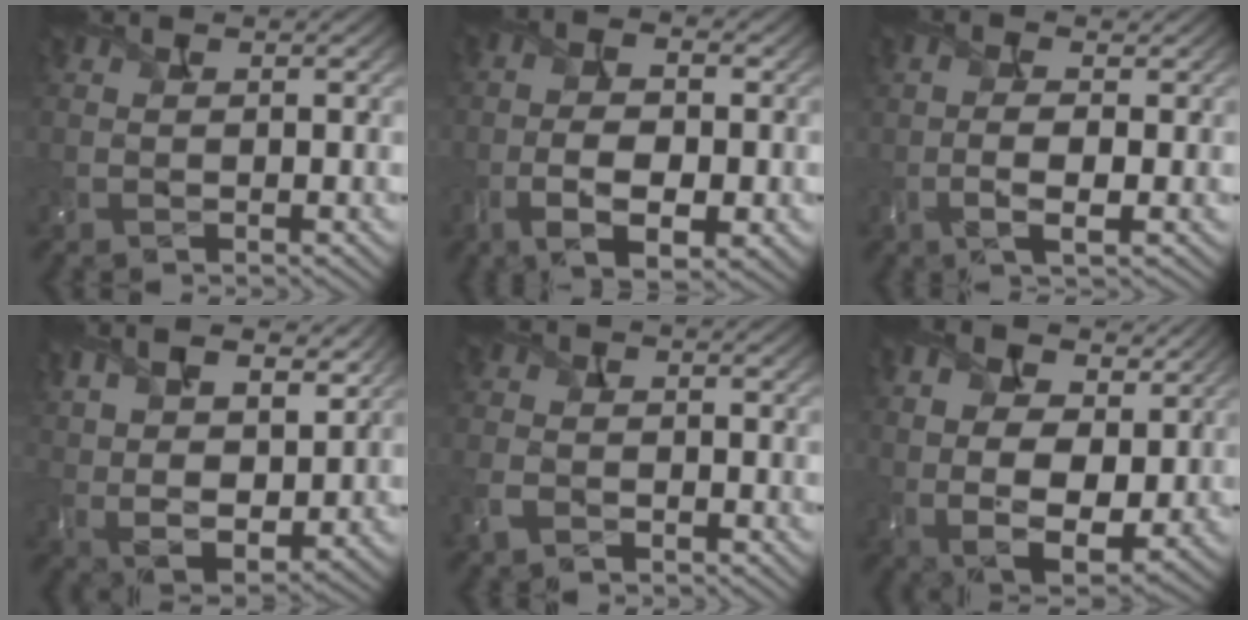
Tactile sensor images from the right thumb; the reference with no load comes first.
{"total": 8.1, "force": [-2.2, 4.0, 6.6], "torque": [-0.130, -0.009, -0.037]}
{"total": 3.8, "force": [-0.5, 1.2, 3.6], "torque": [-0.082, 0.005, -0.015]}
{"total": 12.6, "force": [7.0, 6.0, 8.5], "torque": [-0.202, 0.008, 0.125]}
{"total": 3.6, "force": [-2.1, 2.2, 1.9], "torque": [-0.048, -0.006, -0.054]}
{"total": 12.4, "force": [4.1, 7.5, 8.9], "torque": [-0.193, 0.004, 0.073]}